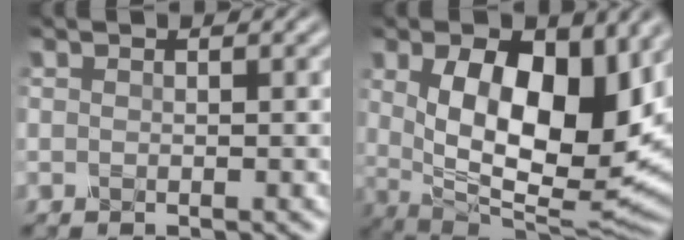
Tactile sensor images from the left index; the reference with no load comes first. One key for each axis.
{"total": 13.2, "fx": 2.2, "fy": 6.6, "fz": 11.1, "tx": -0.170, "ty": -0.018, "tz": 0.040}